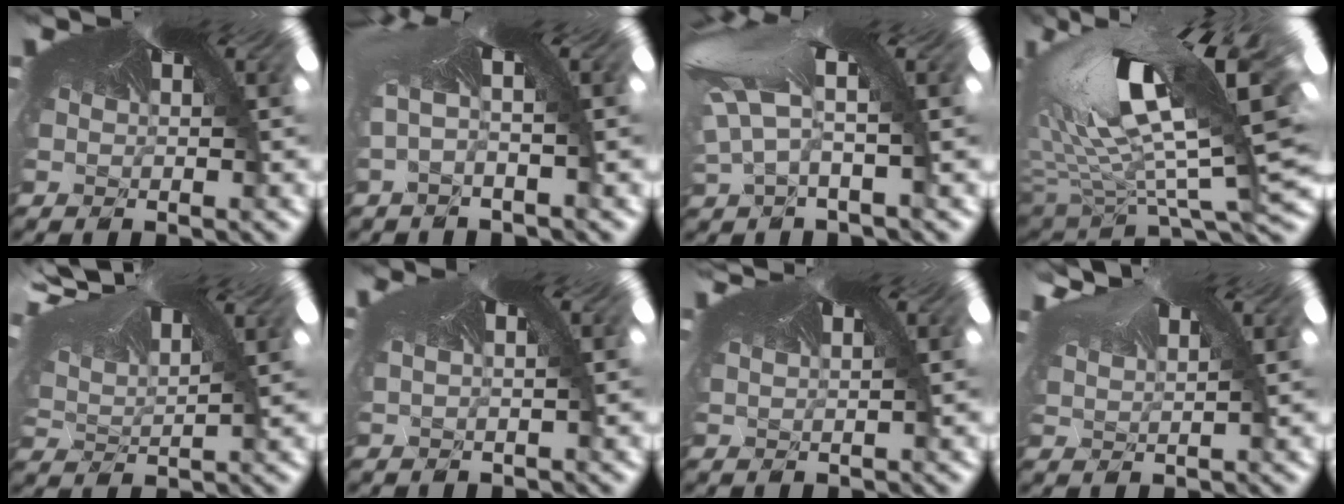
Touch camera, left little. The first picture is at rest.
{"total": 3.6, "force": [-2.7, -1.6, 1.7], "torque": [-0.038, 0.002, -0.025]}
{"total": 3.6, "force": [-2.9, -2.0, 0.7], "torque": [-0.061, -0.028, -0.015]}
{"total": 2.9, "force": [-2.8, 0.3, 0.7], "torque": [-0.066, -0.055, -0.024]}
{"total": 1.4, "force": [0.6, -0.3, 1.2], "torque": [-0.054, 0.010, 0.016]}
{"total": 0.7, "force": [-0.4, 0.0, 0.6], "torque": [-0.025, 0.013, -0.003]}
{"total": 0.7, "force": [0.3, -0.2, -0.6], "torque": [-0.012, 0.009, -0.002]}
{"total": 1.8, "force": [0.8, 1.2, 1.0], "torque": [-0.060, 0.012, 0.024]}